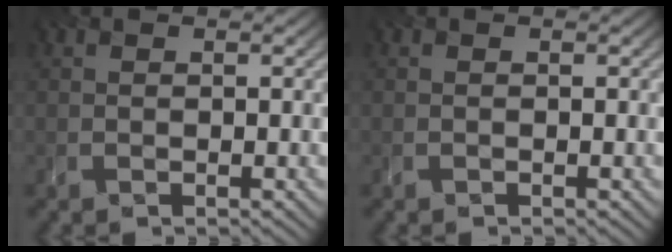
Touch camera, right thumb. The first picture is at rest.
{"total": 0.0}